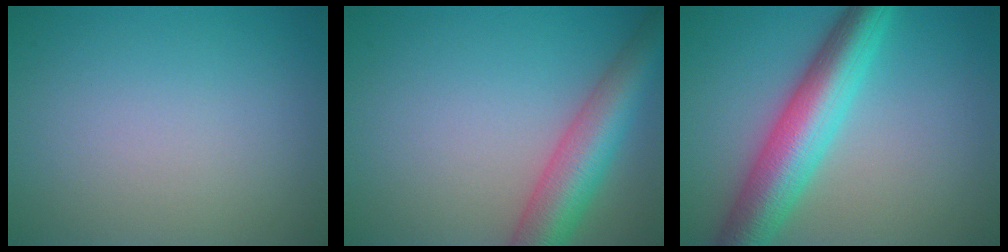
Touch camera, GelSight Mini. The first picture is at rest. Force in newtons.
{"total": 6.8, "press": 6.8, "slide": 0.3}
{"total": 8.0, "press": 8.0, "slide": 0.0}